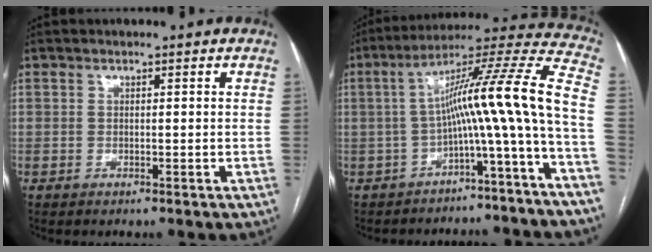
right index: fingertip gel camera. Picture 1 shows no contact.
{"total": 15.2, "force": [-3.8, -1.6, 14.6], "torque": [-0.208, 0.044, -0.066]}